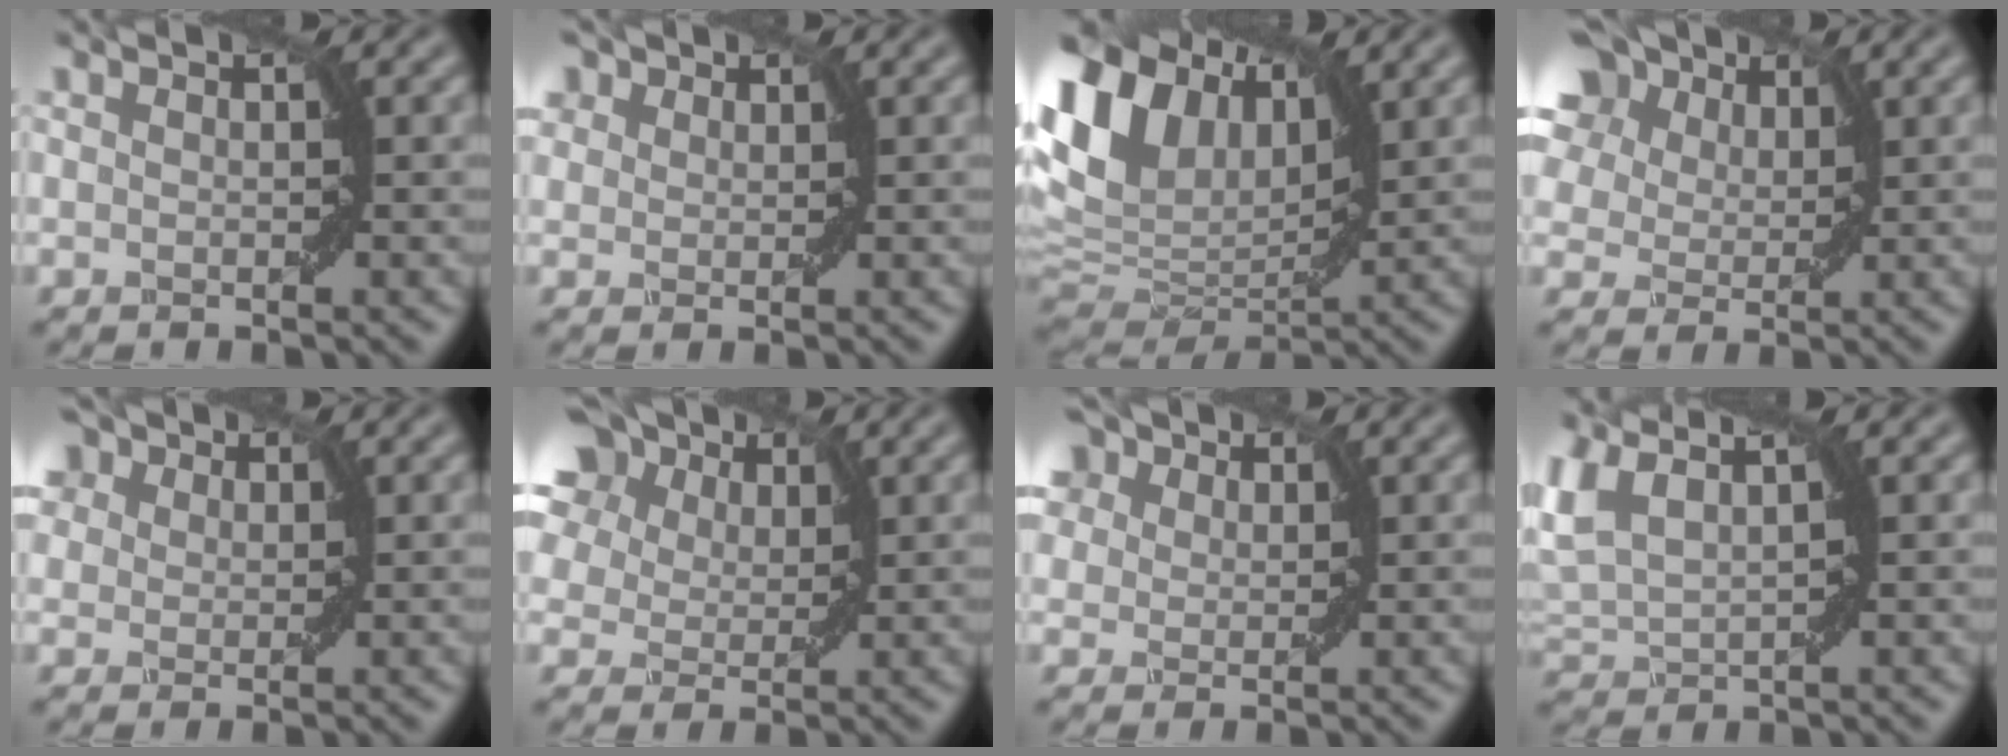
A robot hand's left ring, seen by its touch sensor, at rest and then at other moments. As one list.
[{"total": 5.5, "force": [3.2, 3.6, 2.5], "torque": [-0.073, 0.018, 0.047]}, {"total": 11.6, "force": [4.5, 7.6, 7.4], "torque": [-0.172, 0.015, 0.082]}, {"total": 13.9, "force": [7.4, 9.2, 7.3], "torque": [-0.172, 0.048, 0.130]}, {"total": 9.1, "force": [5.3, 5.9, 4.5], "torque": [-0.107, 0.035, 0.070]}, {"total": 15.9, "force": [8.4, 10.4, 8.7], "torque": [-0.203, 0.056, 0.148]}, {"total": 11.5, "force": [6.5, 7.3, 6.0], "torque": [-0.132, 0.045, 0.089]}, {"total": 4.6, "force": [2.4, 2.0, 3.3], "torque": [-0.094, 0.017, 0.047]}]